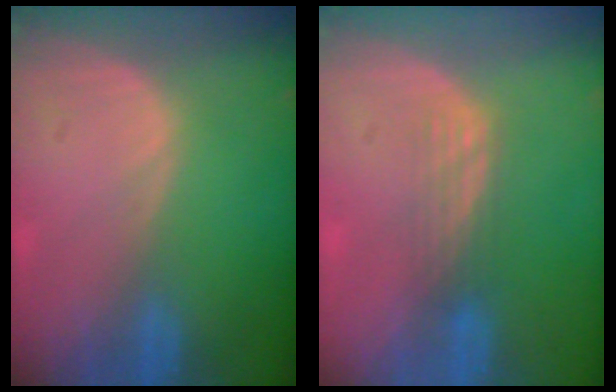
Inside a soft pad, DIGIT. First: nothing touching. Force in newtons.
{"total": 2.9, "press": 2.5, "slide": 1.5}